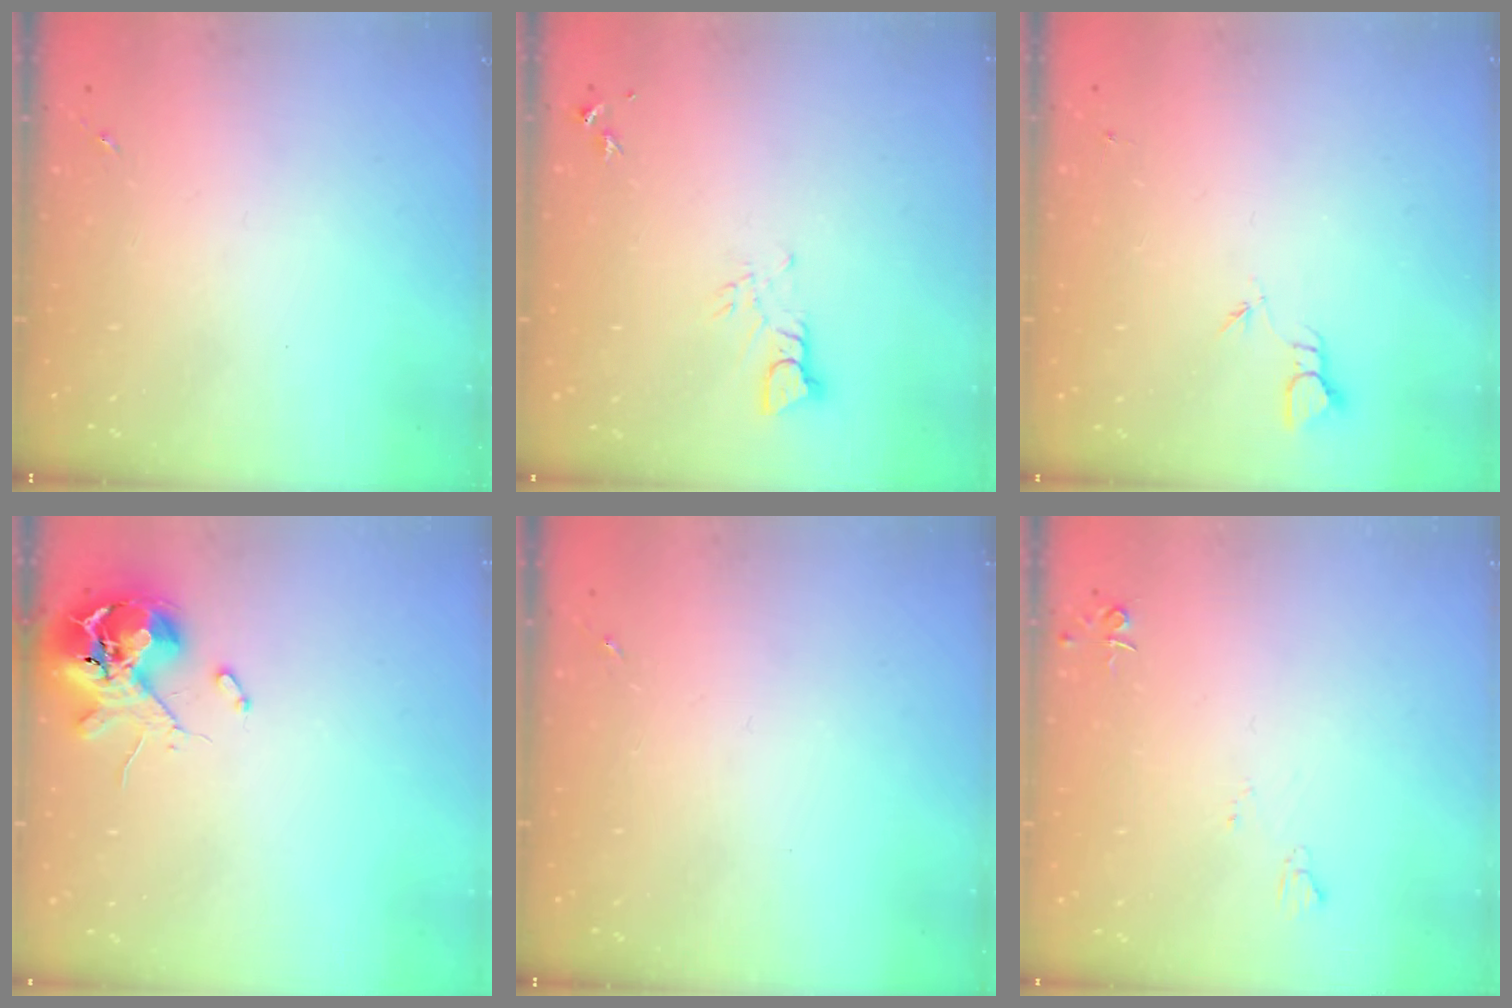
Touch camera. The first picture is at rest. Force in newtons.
{"total": 3.2, "press": 3.2, "slide": 0.2}
{"total": 2.3, "press": 2.3, "slide": 0.1}
{"total": 10.7, "press": 10.6, "slide": 1.6}
{"total": 0.0}
{"total": 4.6, "press": 4.6, "slide": 0.7}